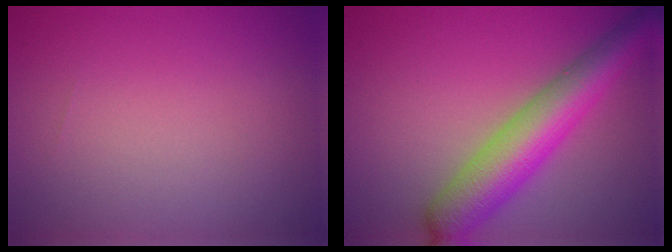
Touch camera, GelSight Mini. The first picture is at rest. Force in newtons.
{"total": 7.0, "press": 7.0, "slide": 0.3}